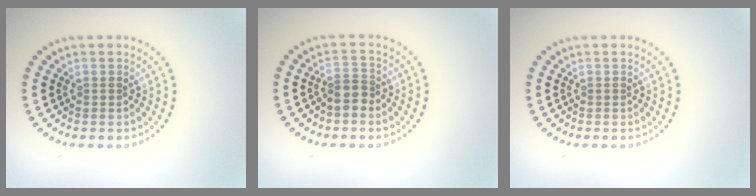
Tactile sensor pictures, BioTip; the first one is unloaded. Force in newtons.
{"total": 2.0, "press": 1.7, "slide": 1.2}
{"total": 0.0}